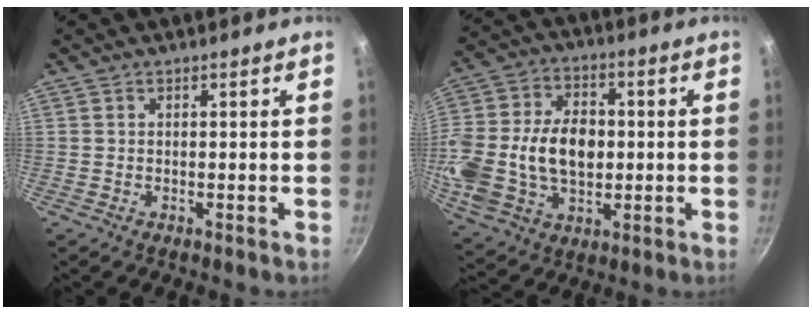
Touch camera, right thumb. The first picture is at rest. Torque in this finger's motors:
{"motor_torque": [2.38, 2.61, 1.37, -0.81, 0.27]}